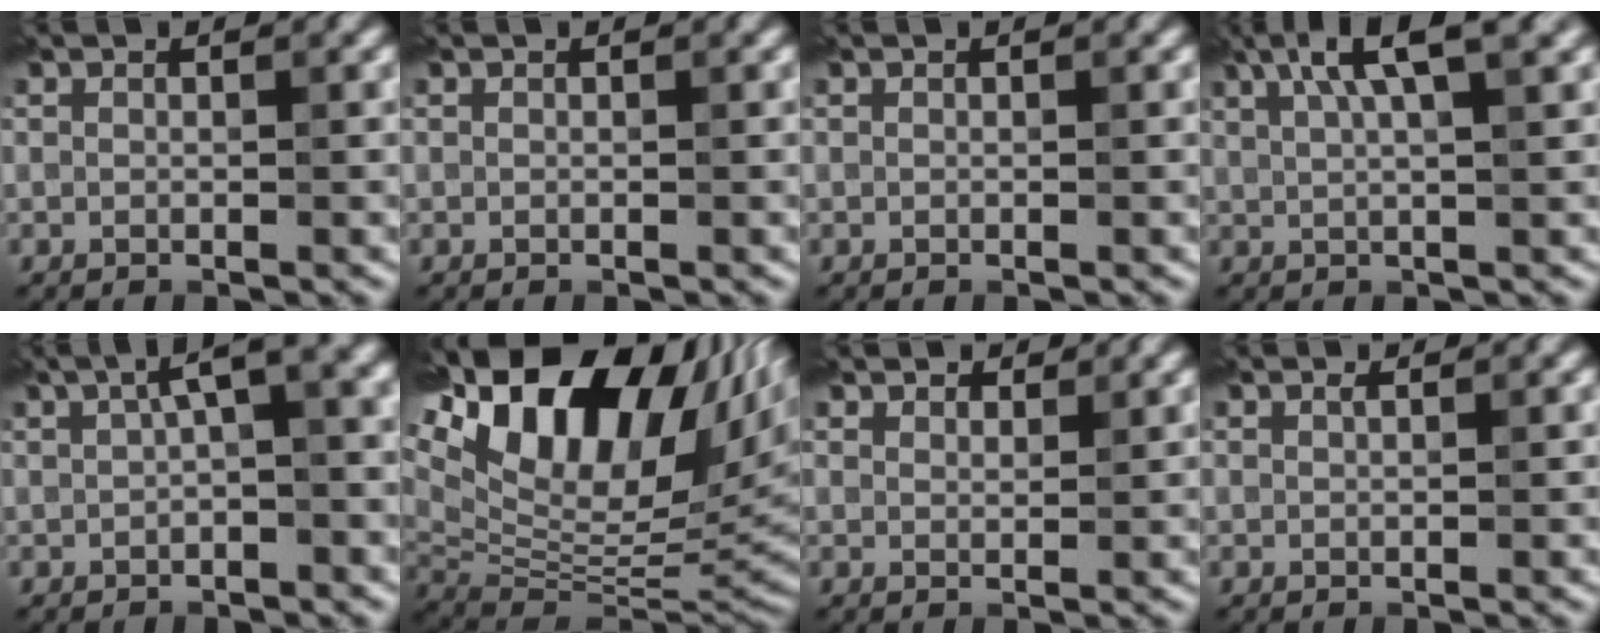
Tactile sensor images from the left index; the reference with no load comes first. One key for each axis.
{"total": 0.0}
{"total": 0.0}
{"total": 5.4, "fx": 3.0, "fy": 1.0, "fz": 4.4, "tx": -0.070, "ty": 0.012, "tz": 0.048}
{"total": 4.7, "fx": 1.7, "fy": 1.2, "fz": 4.2, "tx": -0.056, "ty": 0.019, "tz": 0.017}
{"total": 18.0, "fx": 8.6, "fy": 9.3, "fz": 12.9, "tx": -0.243, "ty": 0.040, "tz": 0.152}
{"total": 2.5, "fx": 2.3, "fy": 0.9, "fz": 0.2, "tx": -0.008, "ty": -0.009, "tz": 0.042}
{"total": 0.6, "fx": 0.5, "fy": 0.1, "fz": 0.1, "tx": -0.001, "ty": 0.000, "tz": 0.011}